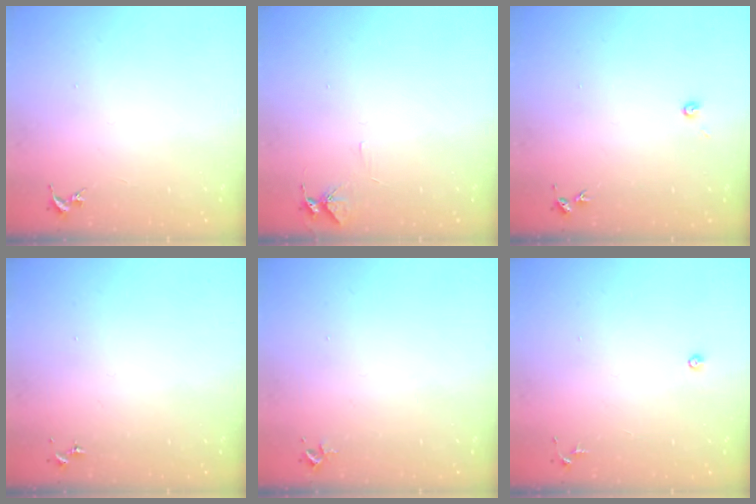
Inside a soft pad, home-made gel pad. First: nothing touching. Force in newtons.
{"total": 5.4, "press": 5.4, "slide": 0.6}
{"total": 3.0, "press": 3.0, "slide": 0.3}
{"total": 0.0}
{"total": 2.4, "press": 2.4, "slide": 0.3}
{"total": 3.5, "press": 3.4, "slide": 0.7}